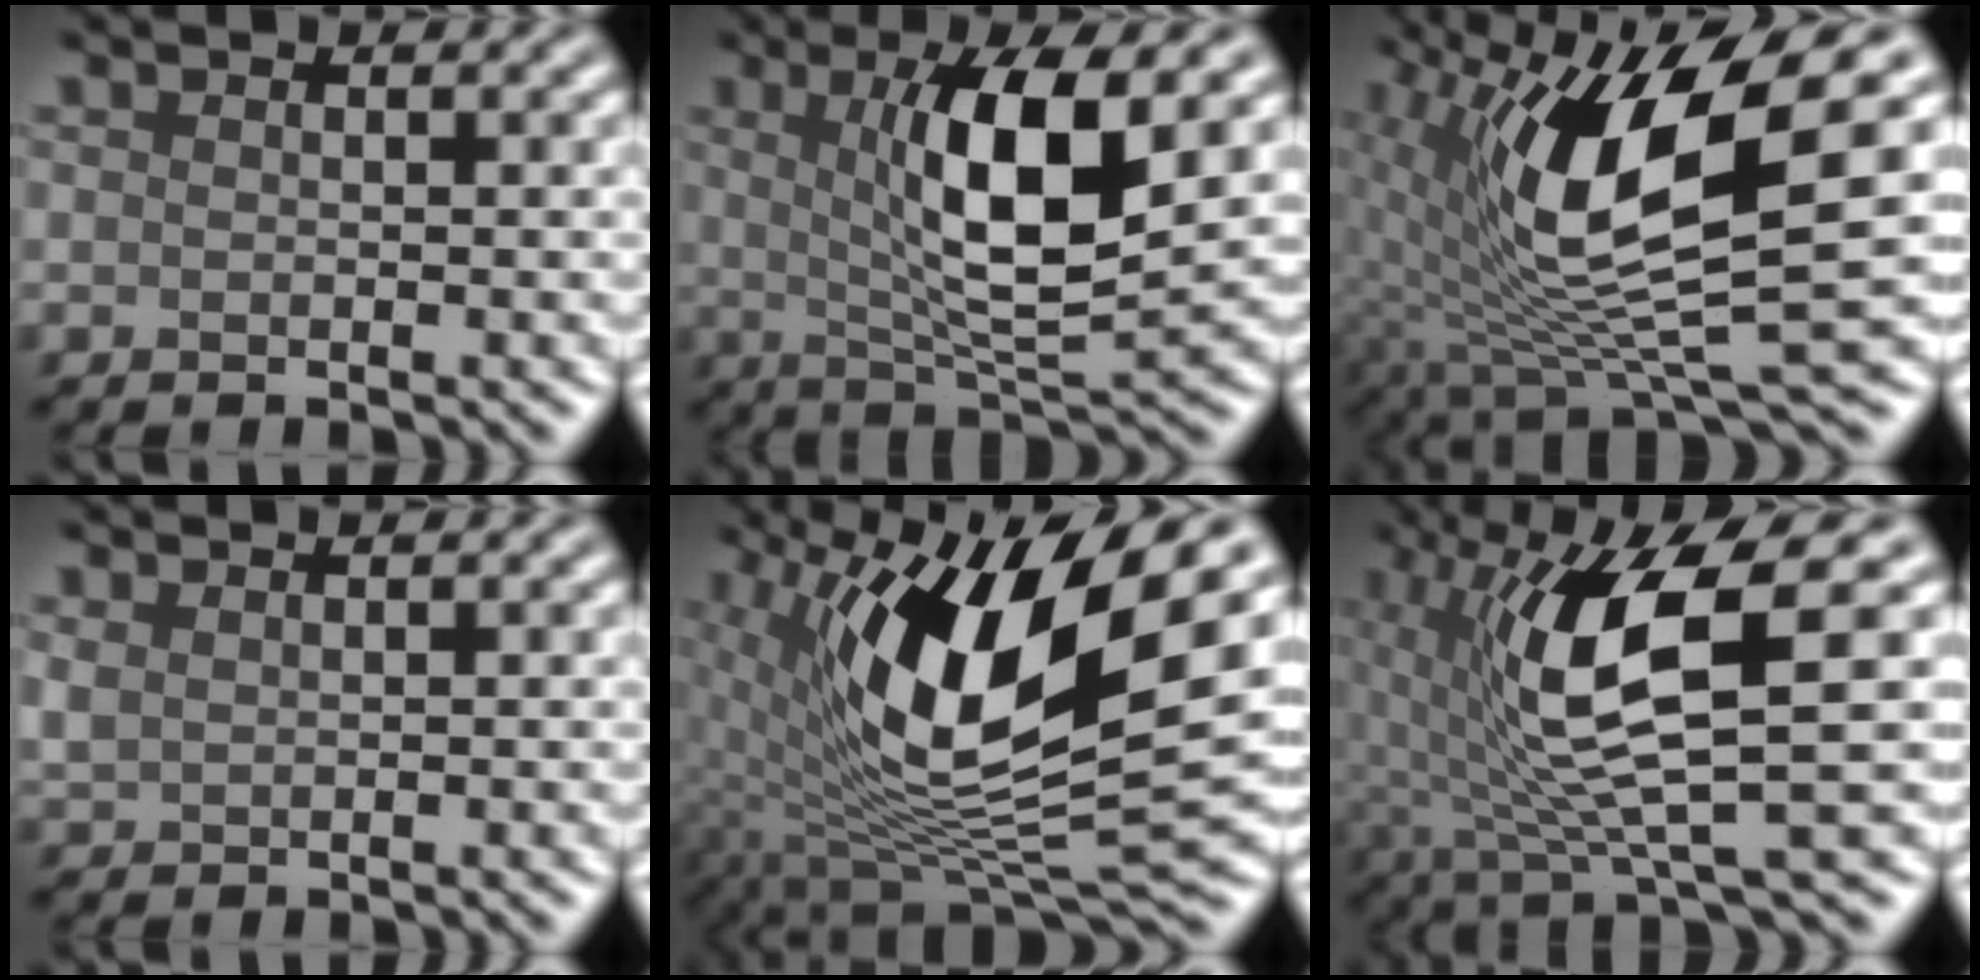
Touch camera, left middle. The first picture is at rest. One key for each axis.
{"total": 8.5, "fx": 1.7, "fy": 2.2, "fz": 8.1, "tx": -0.129, "ty": -0.011, "tz": 0.033}
{"total": 12.4, "fx": 2.3, "fy": 3.8, "fz": 11.6, "tx": -0.224, "ty": -0.018, "tz": 0.046}
{"total": 1.1, "fx": 0.5, "fy": 0.8, "fz": 0.6, "tx": -0.019, "ty": -0.001, "tz": 0.015}
{"total": 14.5, "fx": 3.3, "fy": 5.4, "fz": 13.0, "tx": -0.230, "ty": -0.017, "tz": 0.058}
{"total": 10.1, "fx": 0.9, "fy": 2.7, "fz": 9.7, "tx": -0.181, "ty": -0.007, "tz": 0.018}